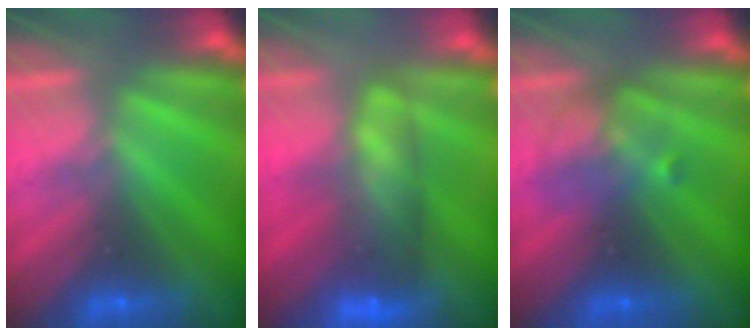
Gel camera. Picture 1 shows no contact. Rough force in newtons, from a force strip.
{"total": 5.7}
{"total": 2.4}